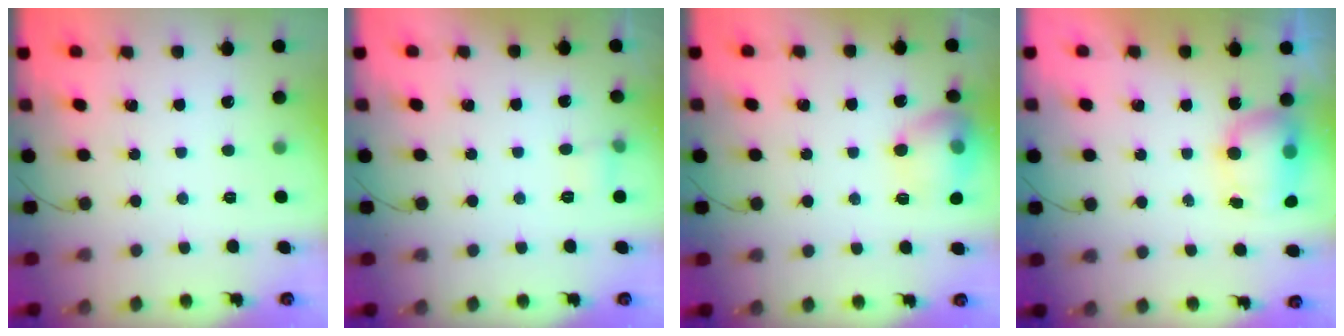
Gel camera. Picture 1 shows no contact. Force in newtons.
{"total": 4.9, "press": 4.7, "slide": 1.5}
{"total": 13.1, "press": 13.0, "slide": 1.1}
{"total": 8.6, "press": 7.8, "slide": 3.7}